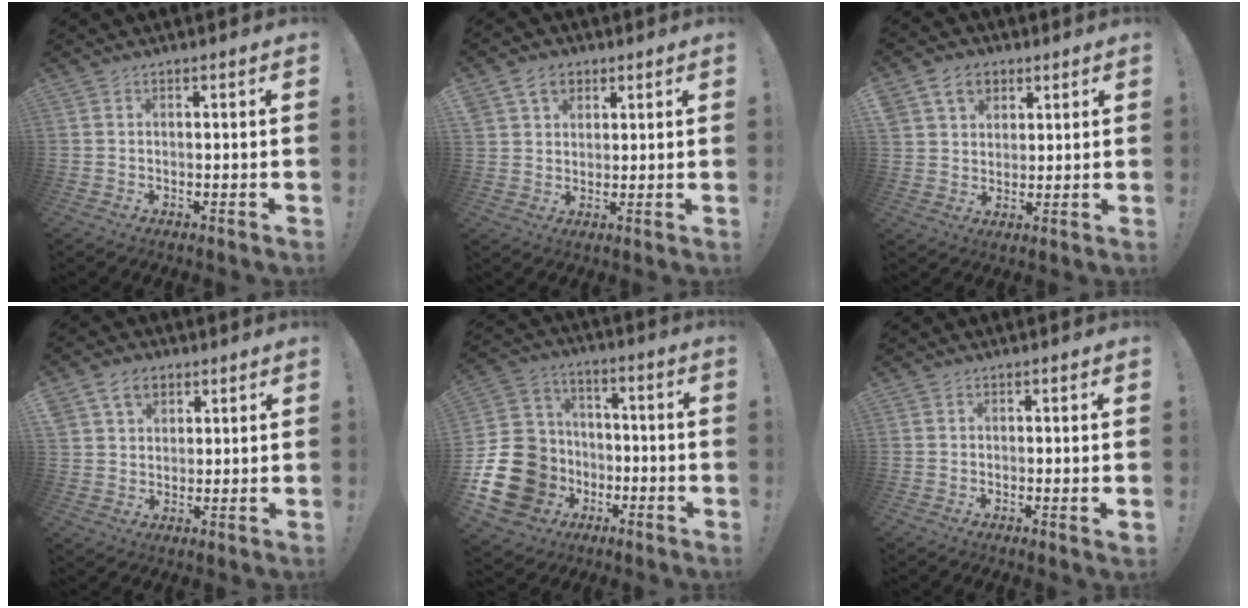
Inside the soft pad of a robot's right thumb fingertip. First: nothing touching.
{"total": 7.3, "force": [3.9, 5.6, 2.7], "torque": [-0.038, -0.011, 0.077]}
{"total": 9.6, "force": [4.9, 7.3, 3.8], "torque": [-0.056, -0.015, 0.098]}
{"total": 8.4, "force": [4.5, 6.1, 3.5], "torque": [-0.056, -0.011, 0.089]}
{"total": 22.3, "force": [-6.2, 18.9, 10.1], "torque": [-0.200, 0.039, -0.065]}
{"total": 1.1, "force": [0.2, -0.1, 1.1], "torque": [-0.018, -0.003, 0.003]}